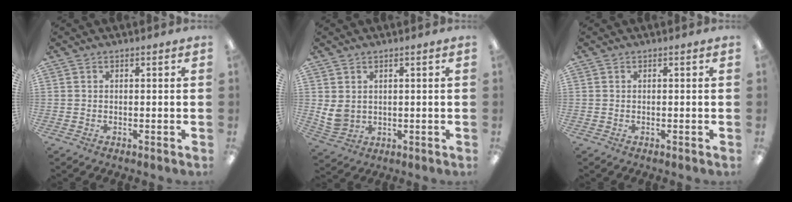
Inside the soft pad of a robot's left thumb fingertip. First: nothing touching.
{"total": 4.8, "force": [1.9, 3.8, 2.3], "torque": [-0.045, -0.007, 0.039]}
{"total": 0.0}